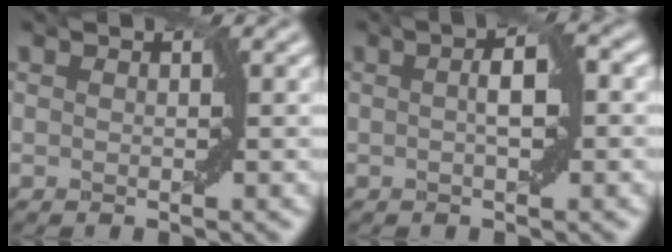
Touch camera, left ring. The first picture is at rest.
{"total": 3.2, "force": [0.2, 0.9, 3.0], "torque": [-0.051, 0.007, 0.001]}